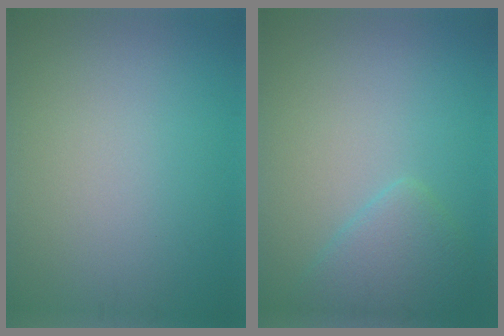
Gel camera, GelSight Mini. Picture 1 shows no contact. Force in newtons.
{"total": 3.0, "press": 3.0, "slide": 0.2}